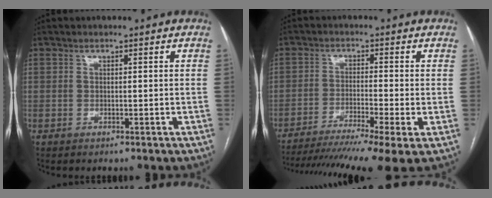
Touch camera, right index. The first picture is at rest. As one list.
[{"total": 14.6, "force": [-10.8, -0.3, 9.8], "torque": [-0.147, -0.025, -0.173]}]